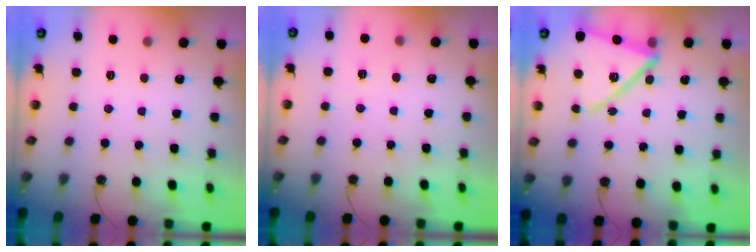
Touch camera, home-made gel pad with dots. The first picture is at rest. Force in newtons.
{"total": 2.8, "press": 2.8, "slide": 0.3}
{"total": 14.5, "press": 14.4, "slide": 1.4}